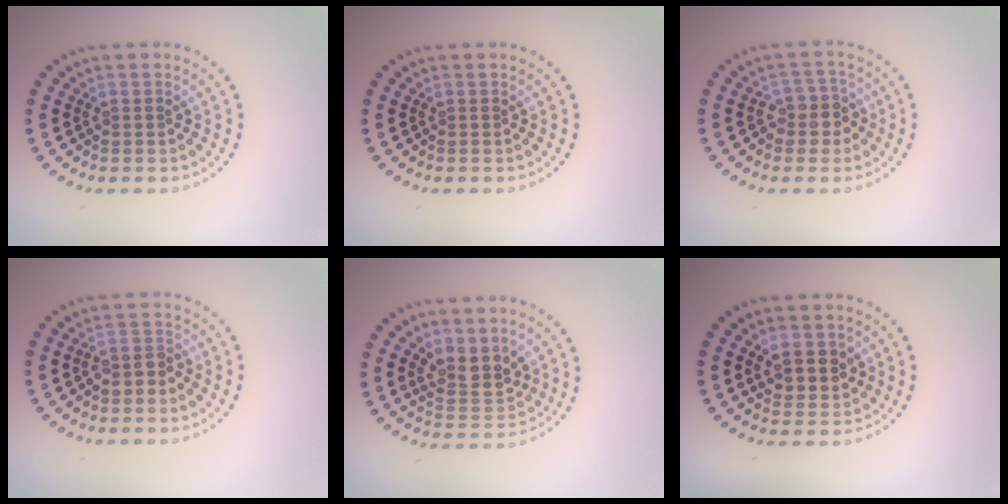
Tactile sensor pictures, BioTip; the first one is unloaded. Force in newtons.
{"total": 0.0}
{"total": 2.5, "press": 2.2, "slide": 1.2}
{"total": 1.8, "press": 1.5, "slide": 0.9}
{"total": 3.2, "press": 2.9, "slide": 1.3}
{"total": 2.7, "press": 2.7, "slide": 0.6}